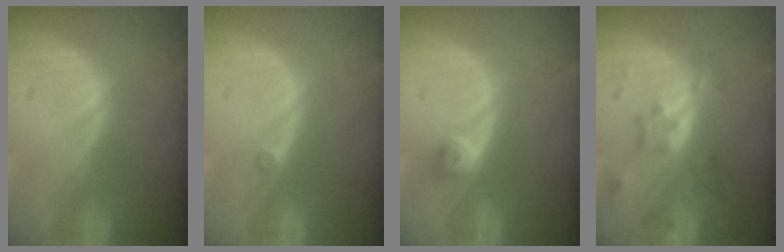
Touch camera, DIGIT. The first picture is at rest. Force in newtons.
{"total": 0.7, "press": 0.6, "slide": 0.3}
{"total": 2.5, "press": 2.2, "slide": 1.2}
{"total": 7.1, "press": 6.5, "slide": 2.9}